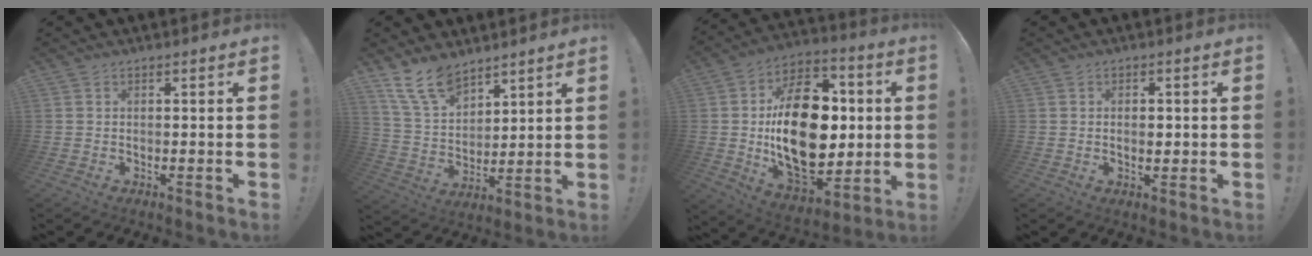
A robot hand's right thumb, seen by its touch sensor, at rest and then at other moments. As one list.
[{"total": 12.4, "force": [9.5, 5.8, 5.4], "torque": [-0.115, -0.054, 0.184]}, {"total": 28.9, "force": [0.8, 17.7, 22.8], "torque": [-0.384, -0.003, 0.030]}, {"total": 2.1, "force": [-0.1, 1.2, 1.7], "torque": [-0.010, -0.004, -0.006]}]